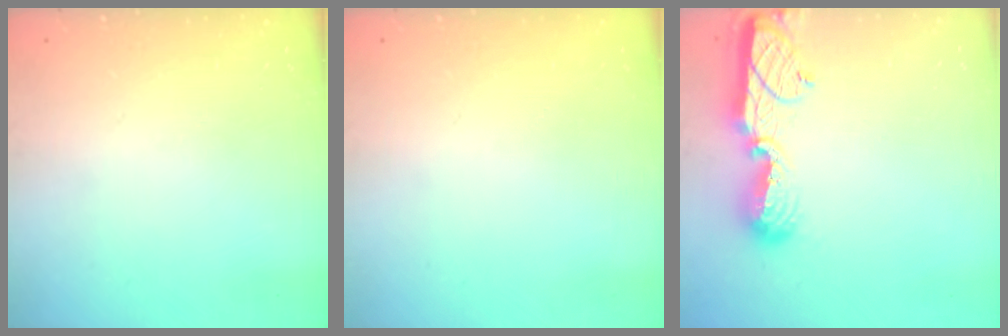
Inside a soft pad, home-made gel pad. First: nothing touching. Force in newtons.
{"total": 0.0}
{"total": 13.8, "press": 13.8, "slide": 1.5}